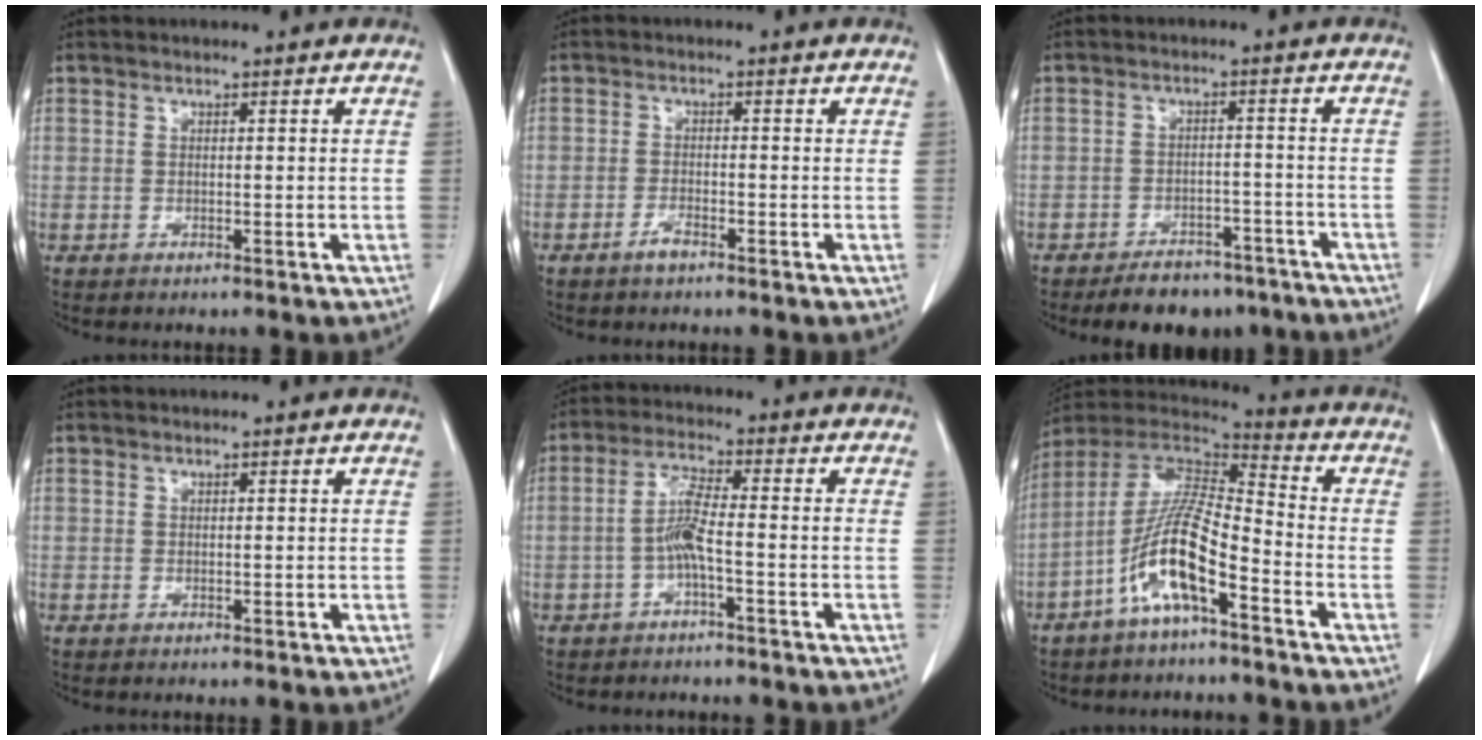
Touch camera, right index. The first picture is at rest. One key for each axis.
{"total": 2.1, "fx": -1.6, "fy": 0.5, "fz": 1.3, "tx": -0.027, "ty": 0.000, "tz": -0.032}
{"total": 8.9, "fx": -7.3, "fy": 4.0, "fz": 2.9, "tx": -0.028, "ty": 0.006, "tz": -0.106}
{"total": 0.0}
{"total": 4.9, "fx": -1.6, "fy": 0.2, "fz": 4.7, "tx": -0.097, "ty": 0.008, "tz": -0.033}
{"total": 12.3, "fx": -5.9, "fy": 2.2, "fz": 10.6, "tx": -0.216, "ty": 0.007, "tz": -0.116}